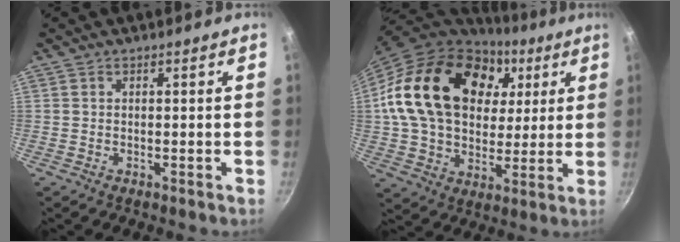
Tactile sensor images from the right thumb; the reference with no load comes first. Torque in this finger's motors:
{"motor_torque": [-1.35, 2.90, 1.29, -1.16, 0.62]}